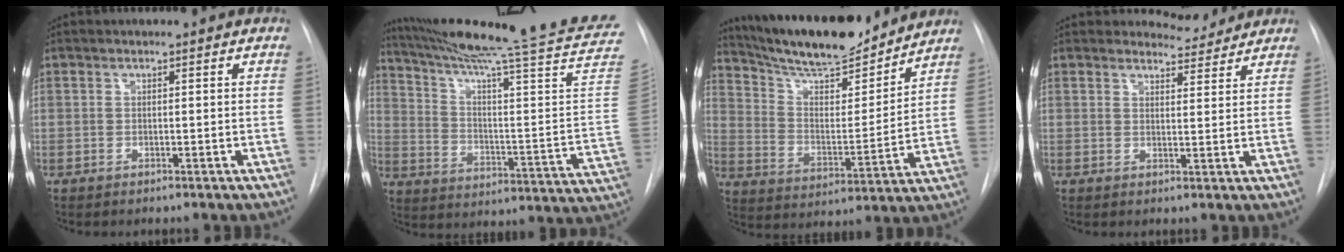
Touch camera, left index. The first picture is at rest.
{"total": 27.4, "force": [22.8, -2.7, 14.9], "torque": [-0.237, -0.116, 0.312]}
{"total": 17.9, "force": [16.0, 3.1, 7.5], "torque": [-0.131, -0.006, 0.260]}
{"total": 3.0, "force": [2.8, 0.7, -0.6], "torque": [0.005, -0.014, 0.036]}